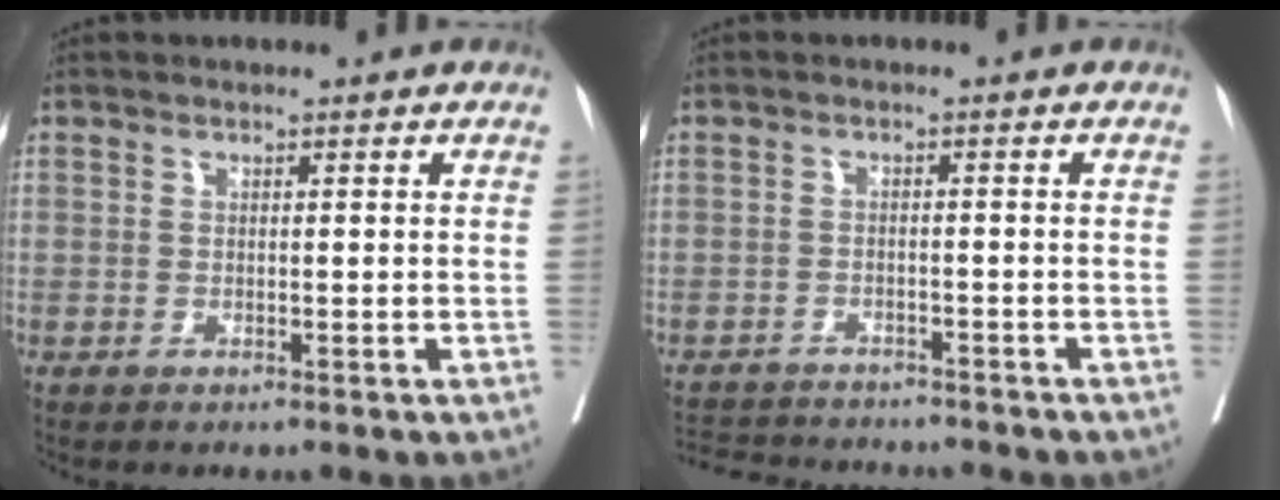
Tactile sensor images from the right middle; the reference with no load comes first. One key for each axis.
{"total": 10.7, "fx": -10.0, "fy": 2.1, "fz": 3.1, "tx": -0.060, "ty": 0.002, "tz": -0.137}